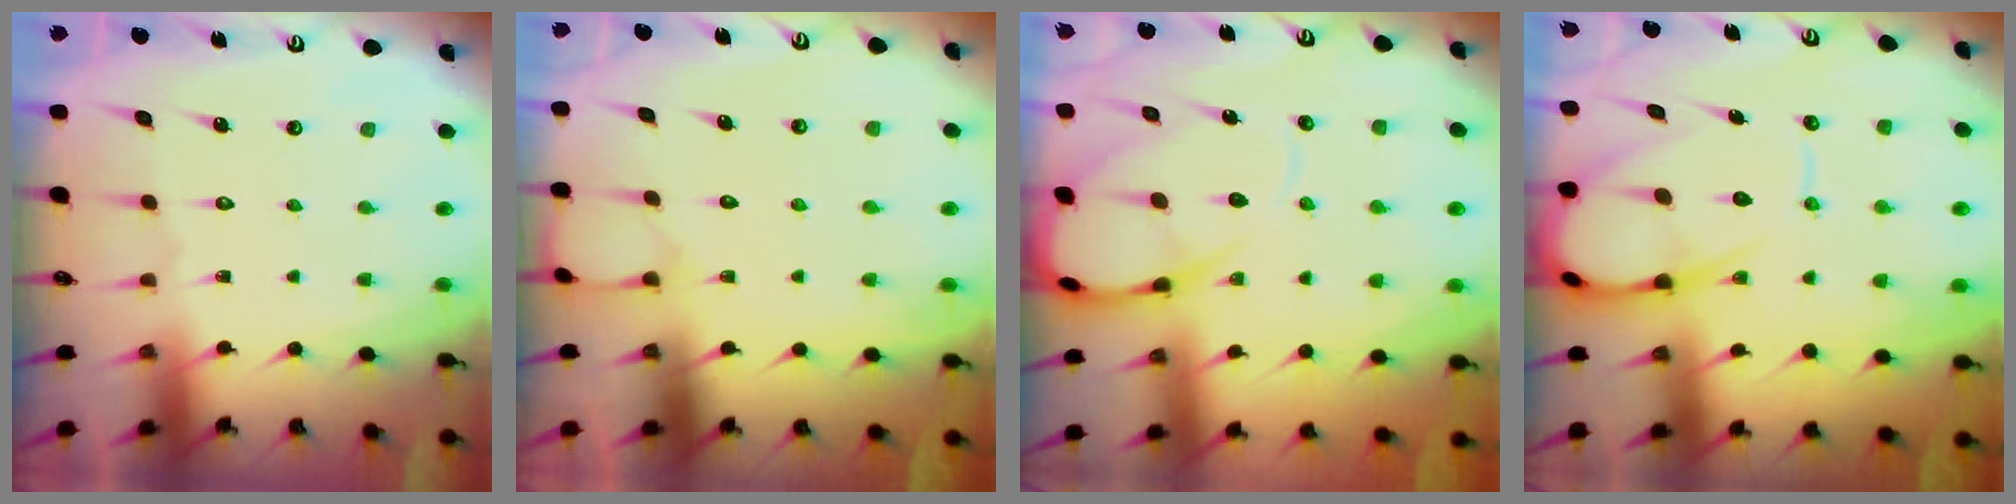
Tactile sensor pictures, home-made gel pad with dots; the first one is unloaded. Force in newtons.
{"total": 4.6, "press": 4.6, "slide": 0.5}
{"total": 11.5, "press": 11.5, "slide": 1.2}
{"total": 12.7, "press": 12.6, "slide": 1.3}